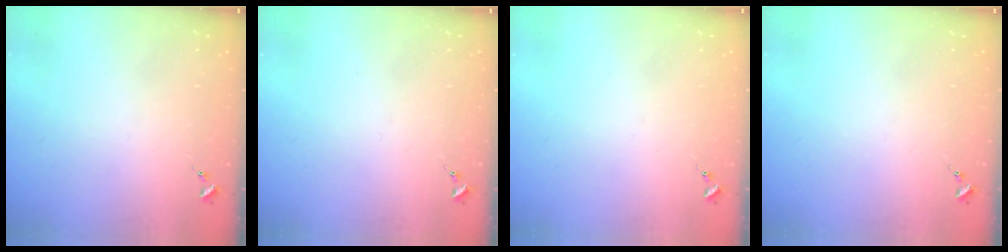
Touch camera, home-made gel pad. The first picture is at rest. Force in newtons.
{"total": 0.0}
{"total": 0.0}
{"total": 0.0}